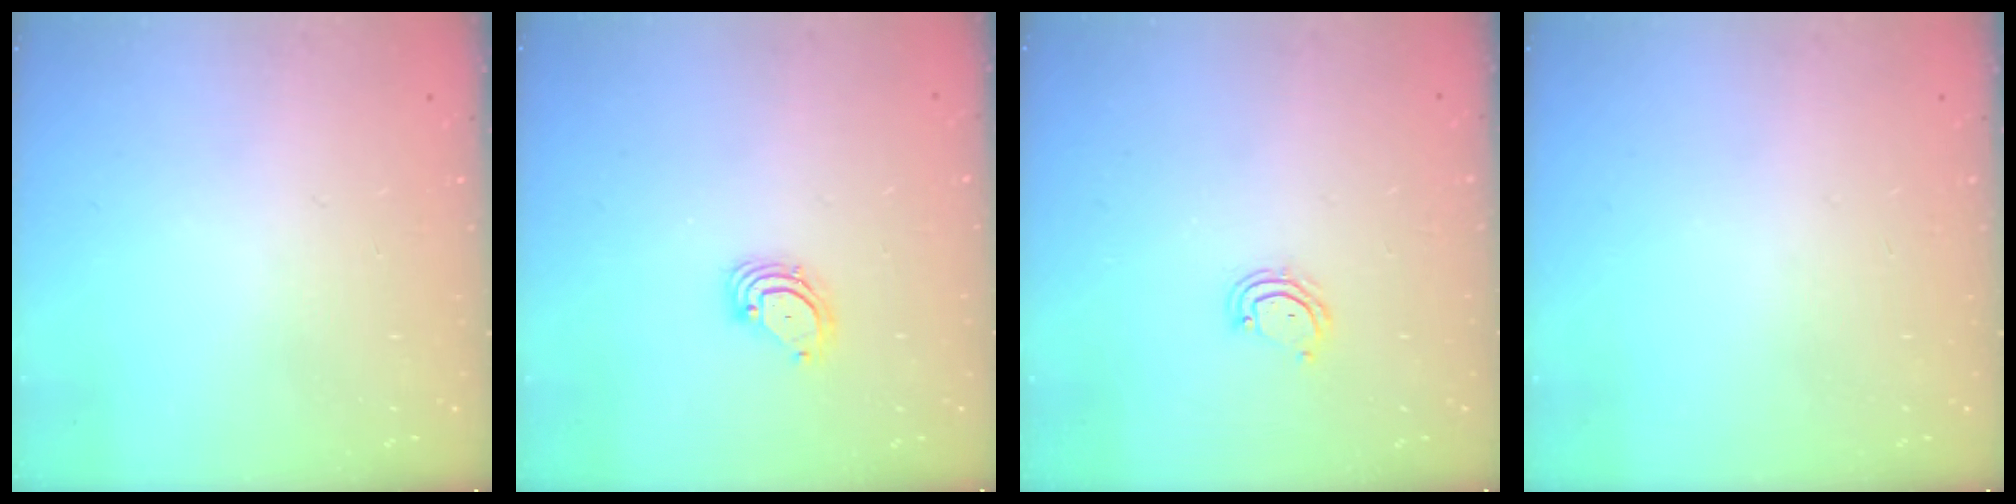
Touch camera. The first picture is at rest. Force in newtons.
{"total": 3.6, "press": 3.6, "slide": 0.3}
{"total": 4.2, "press": 4.2, "slide": 0.4}
{"total": 0.0}